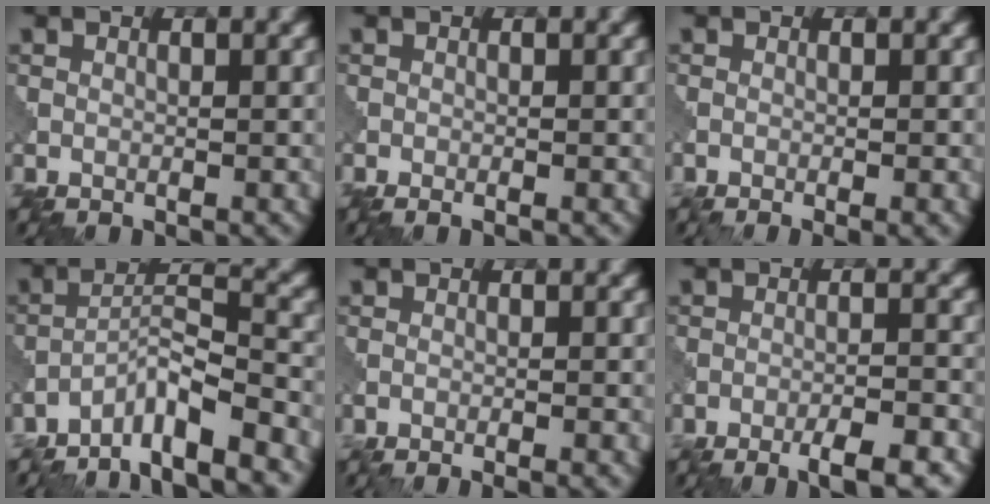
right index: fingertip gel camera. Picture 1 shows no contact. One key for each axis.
{"total": 0.7, "fx": -0.5, "fy": 0.1, "fz": 0.5, "tx": 0.001, "ty": -0.003, "tz": -0.008}
{"total": 2.4, "fx": -0.8, "fy": 1.0, "fz": 2.1, "tx": -0.007, "ty": -0.002, "tz": -0.011}
{"total": 5.7, "fx": -5.3, "fy": 0.1, "fz": 2.2, "tx": -0.037, "ty": 0.006, "tz": -0.093}
{"total": 2.5, "fx": -0.9, "fy": 1.2, "fz": 2.0, "tx": -0.003, "ty": 0.003, "tz": -0.027}
{"total": 4.1, "fx": -3.5, "fy": 0.3, "fz": 2.2, "tx": -0.034, "ty": 0.005, "tz": -0.052}